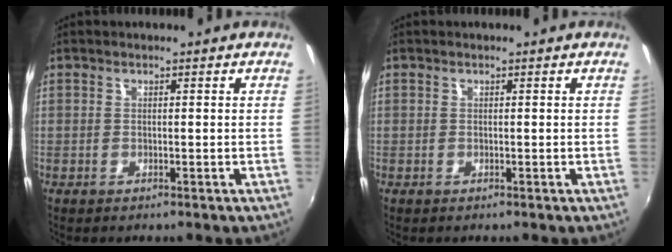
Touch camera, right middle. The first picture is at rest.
{"total": 0.0}